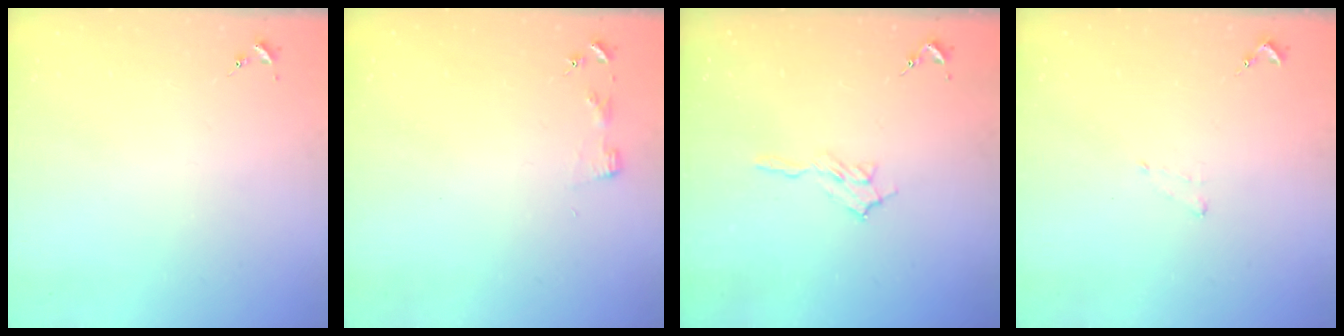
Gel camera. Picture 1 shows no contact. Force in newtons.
{"total": 2.9, "press": 2.9, "slide": 0.3}
{"total": 6.5, "press": 6.5, "slide": 0.8}
{"total": 3.8, "press": 3.8, "slide": 0.5}